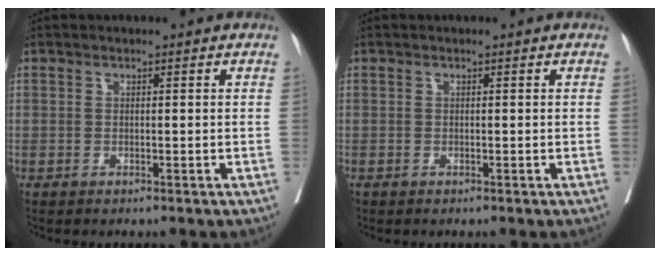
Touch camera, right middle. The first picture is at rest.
{"total": 0.0}